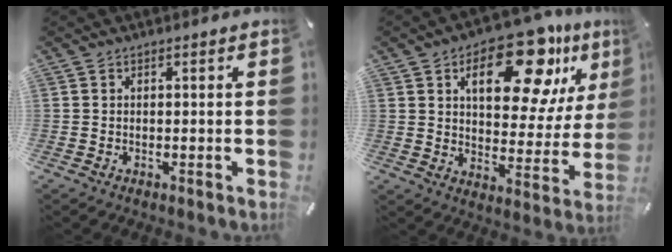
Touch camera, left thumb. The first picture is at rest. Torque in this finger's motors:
{"motor_torque": [1.54, 1.67, 1.45, -1.32, 0.47]}